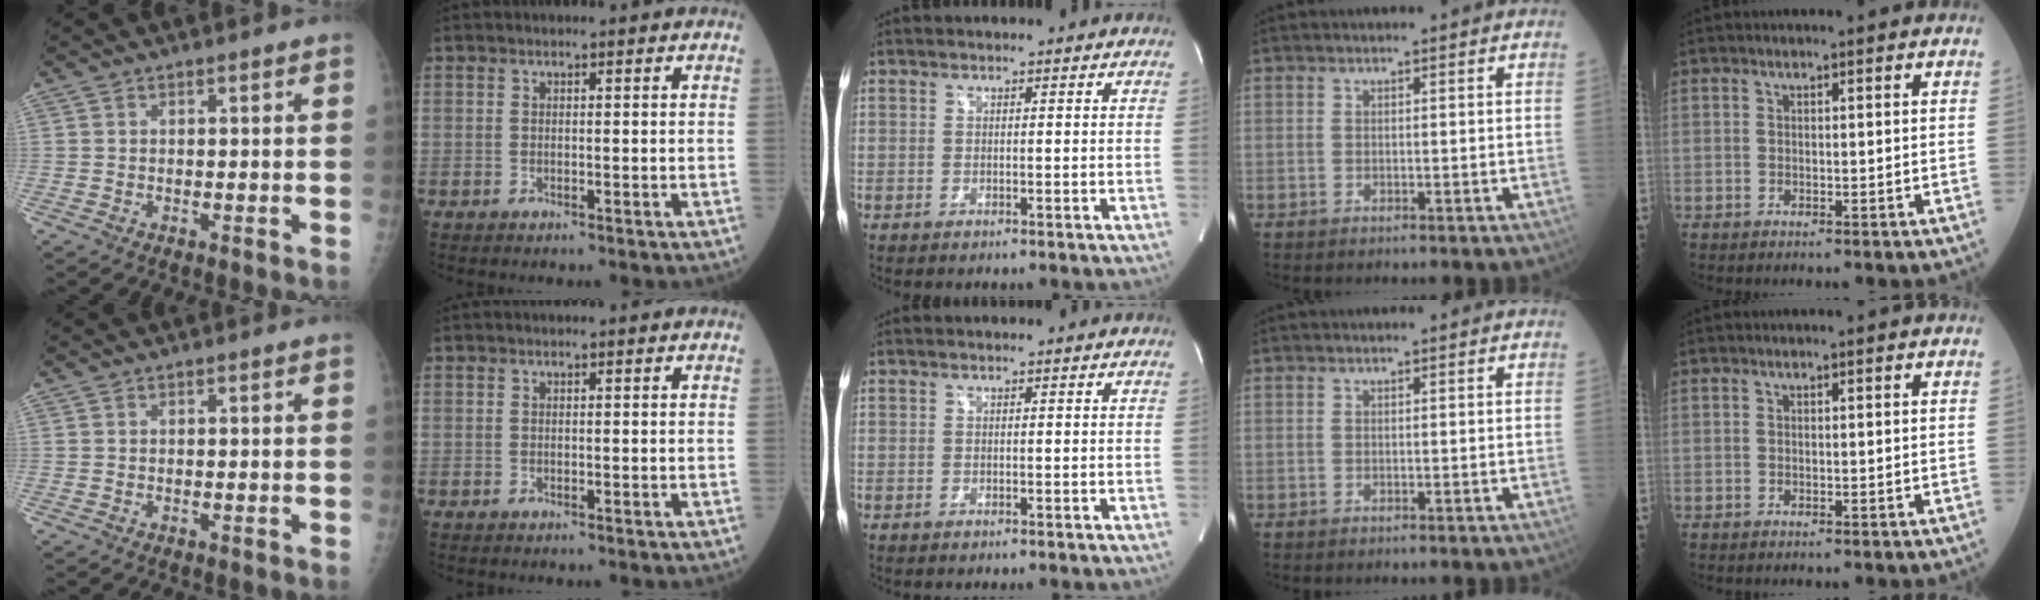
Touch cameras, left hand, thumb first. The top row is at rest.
{}